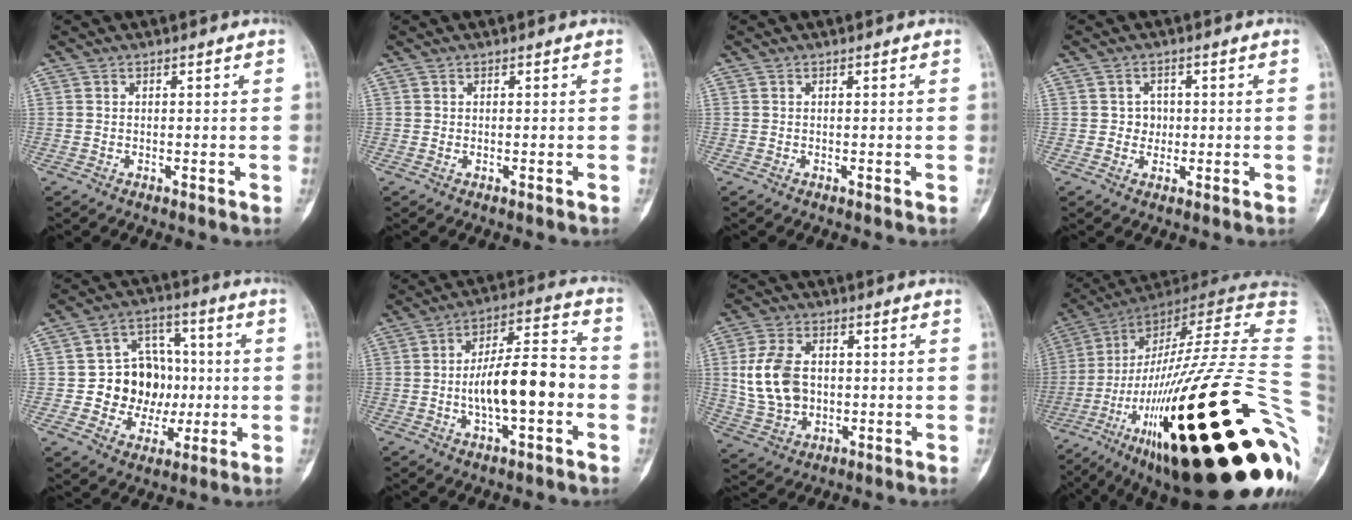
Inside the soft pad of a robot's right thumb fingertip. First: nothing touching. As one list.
[{"total": 0.0}, {"total": 0.0}, {"total": 2.6, "force": [0.0, 2.5, 0.9], "torque": [0.006, 0.007, -0.003]}, {"total": 13.7, "force": [-0.5, 11.5, 7.3], "torque": [-0.051, 0.027, 0.001]}, {"total": 14.1, "force": [-2.4, 5.3, 12.9], "torque": [-0.202, 0.037, -0.045]}, {"total": 10.6, "force": [0.7, 7.6, 7.3], "torque": [-0.131, 0.004, 0.019]}, {"total": 47.1, "force": [-12.5, 11.1, 44.1], "torque": [-0.618, 0.051, -0.202]}]